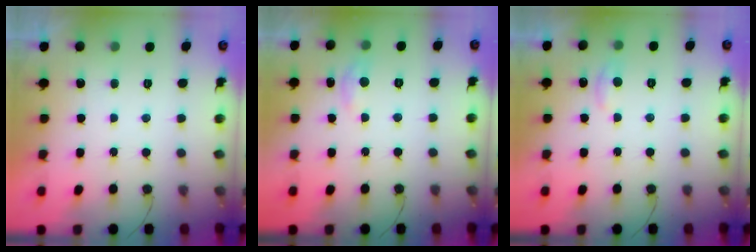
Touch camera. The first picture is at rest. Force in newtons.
{"total": 5.0, "press": 4.9, "slide": 0.5}
{"total": 5.5, "press": 5.5, "slide": 0.6}